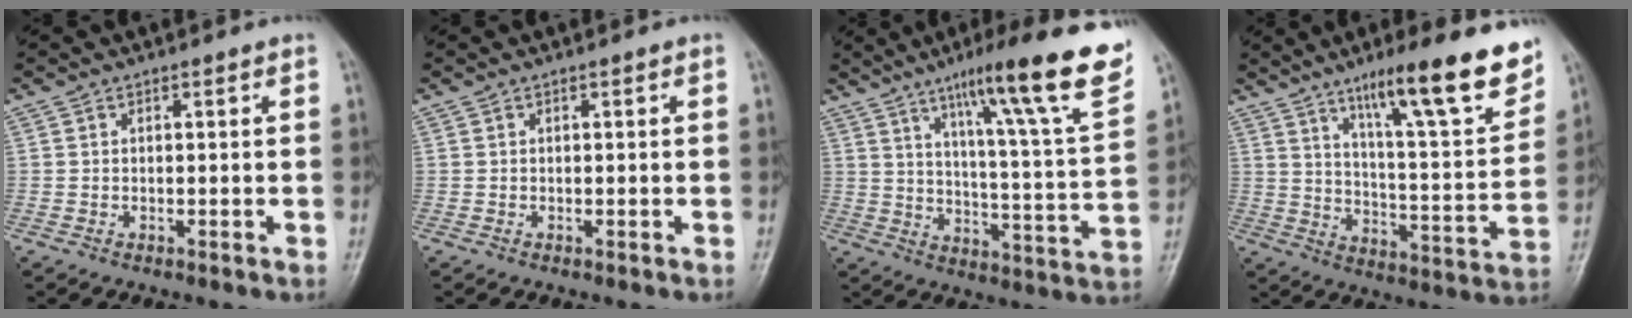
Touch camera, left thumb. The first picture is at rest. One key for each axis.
{"total": 0.0}
{"total": 21.6, "fx": 13.3, "fy": 1.5, "fz": 17.0, "tx": -0.221, "ty": -0.051, "tz": 0.191}
{"total": 19.6, "fx": 12.7, "fy": 3.3, "fz": 14.6, "tx": -0.187, "ty": -0.061, "tz": 0.199}